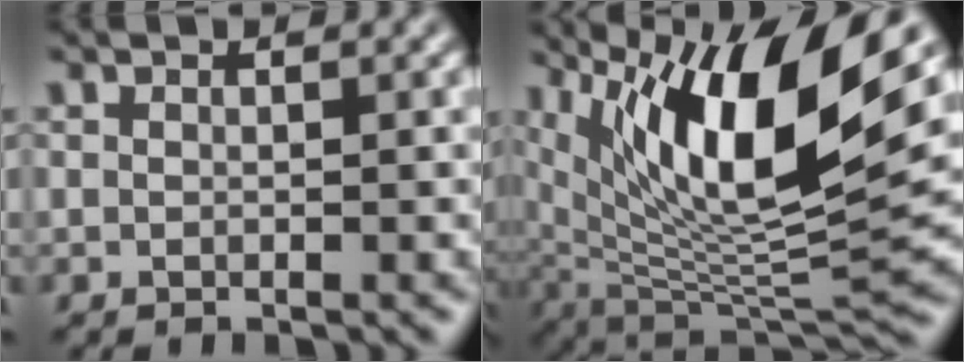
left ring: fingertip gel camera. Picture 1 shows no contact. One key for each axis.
{"total": 13.6, "fx": 6.5, "fy": 4.2, "fz": 11.2, "tx": -0.195, "ty": 0.000, "tz": 0.118}